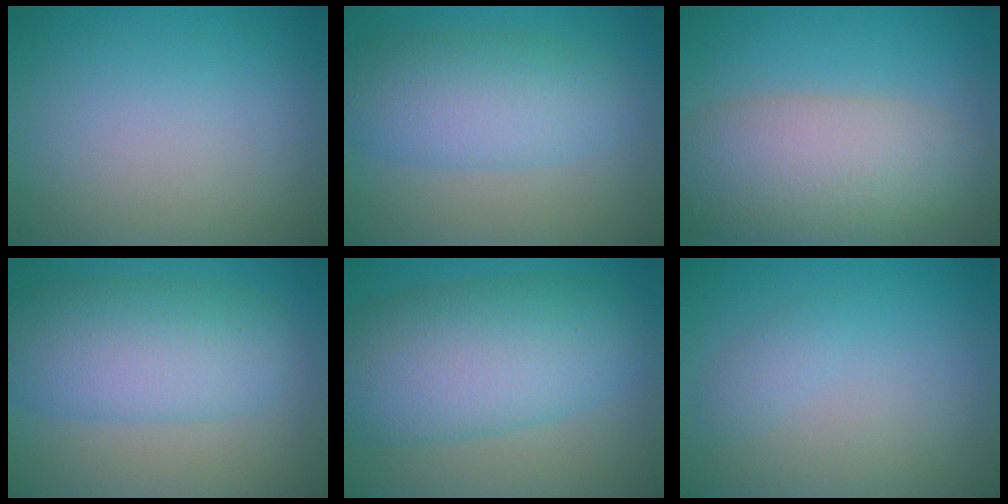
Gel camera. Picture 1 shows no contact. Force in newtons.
{"total": 6.1, "press": 6.1, "slide": 0.2}
{"total": 8.5, "press": 8.5, "slide": 0.8}
{"total": 7.6, "press": 7.6, "slide": 0.4}
{"total": 10.0, "press": 10.0, "slide": 0.2}
{"total": 0.9, "press": 0.9, "slide": 0.0}